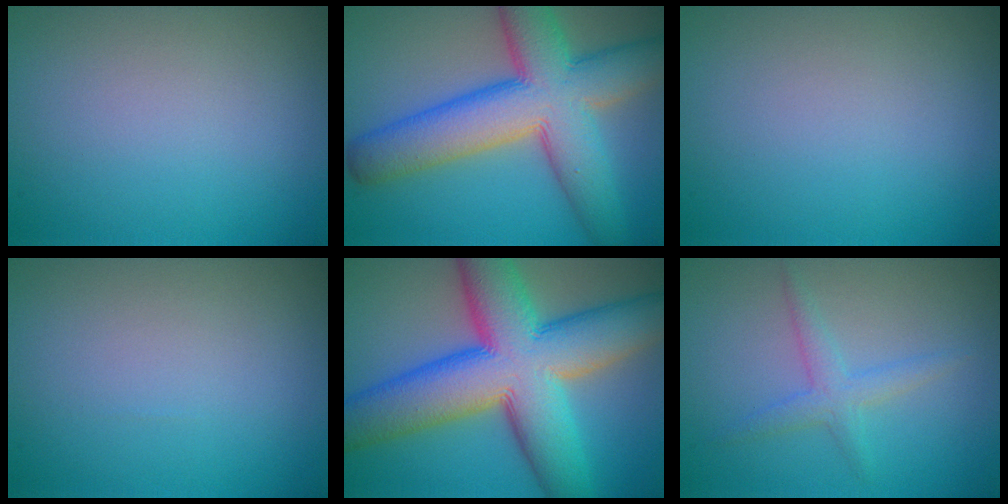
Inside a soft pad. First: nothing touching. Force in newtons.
{"total": 11.1, "press": 11.1, "slide": 0.3}
{"total": 0.0}
{"total": 0.0}
{"total": 14.6, "press": 14.6, "slide": 0.4}
{"total": 2.1, "press": 2.1, "slide": 0.1}